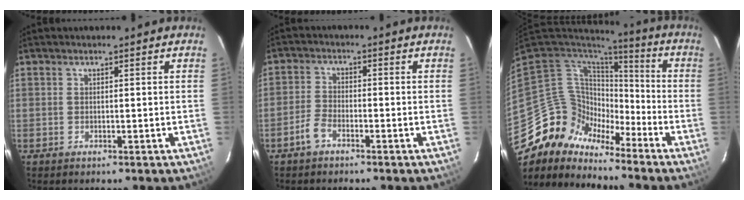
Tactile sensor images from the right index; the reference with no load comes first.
{"total": 3.5, "force": [-2.5, 1.5, 1.9], "torque": [-0.054, 0.007, -0.052]}
{"total": 10.8, "force": [-9.3, 5.4, 0.5], "torque": [-0.017, 0.036, -0.189]}